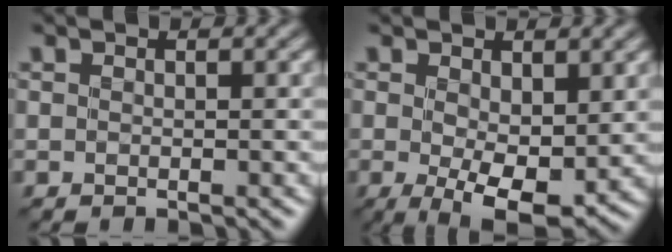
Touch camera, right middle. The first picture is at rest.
{"total": 6.1, "force": [-0.2, 2.7, 5.5], "torque": [-0.095, -0.011, 0.001]}